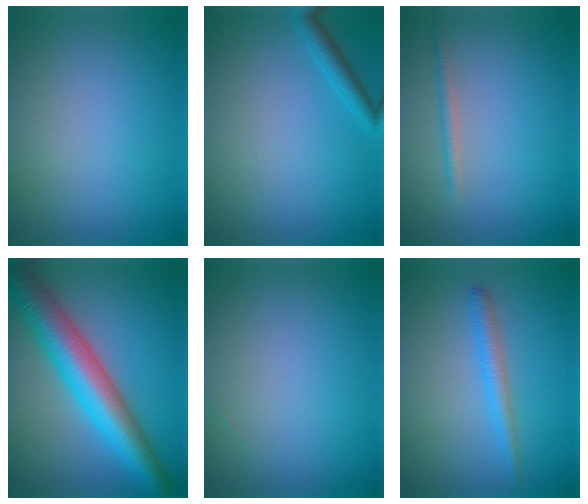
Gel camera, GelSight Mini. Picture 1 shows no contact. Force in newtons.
{"total": 1.9, "press": 1.9, "slide": 0.2}
{"total": 1.1, "press": 1.1, "slide": 0.0}
{"total": 8.5, "press": 8.5, "slide": 0.2}
{"total": 0.0}
{"total": 2.0, "press": 2.0, "slide": 0.0}